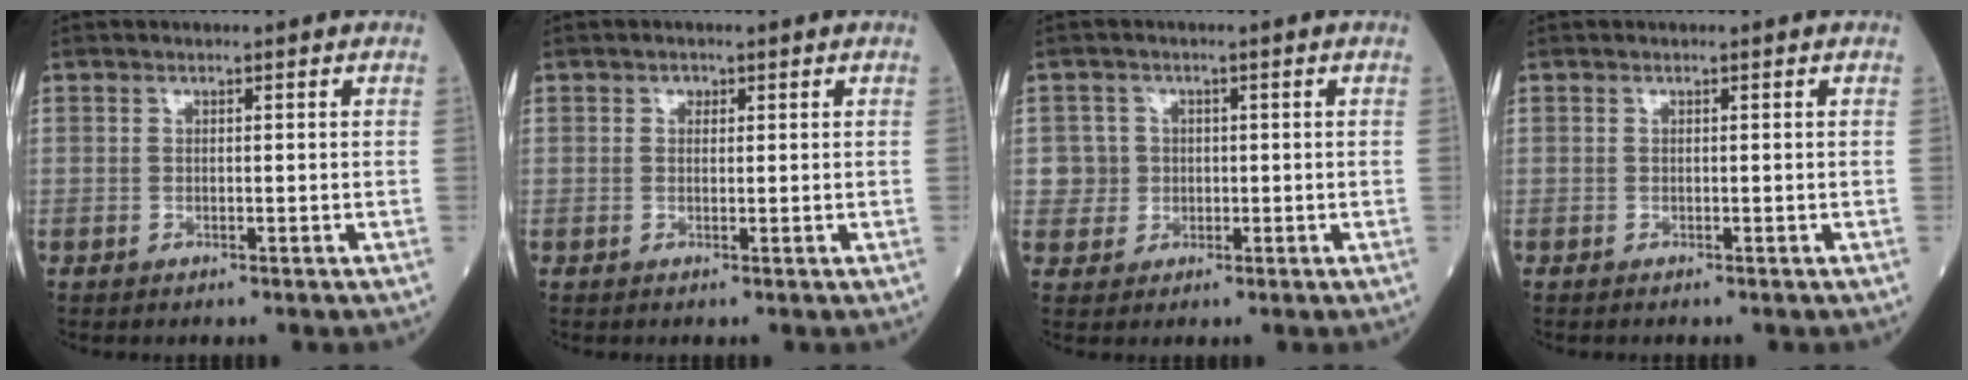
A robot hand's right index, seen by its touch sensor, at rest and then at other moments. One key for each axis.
{"total": 0.8, "fx": 0.4, "fy": 0.7, "fz": 0.2, "tx": 0.001, "ty": 0.005, "tz": 0.008}
{"total": 3.3, "fx": 0.2, "fy": 3.3, "fz": -0.3, "tx": 0.020, "ty": 0.009, "tz": 0.005}
{"total": 0.0}